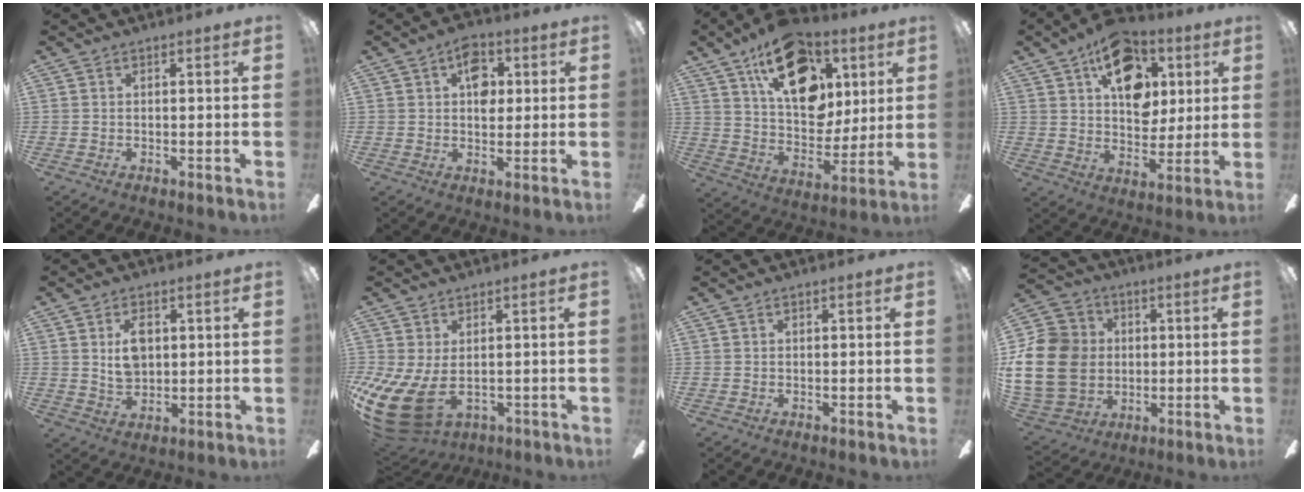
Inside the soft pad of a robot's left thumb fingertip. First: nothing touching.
{"total": 7.5, "force": [2.7, 4.9, 4.9], "torque": [-0.055, -0.003, 0.041]}
{"total": 23.2, "force": [11.3, 14.4, 14.3], "torque": [-0.207, -0.050, 0.202]}
{"total": 17.6, "force": [8.2, 11.7, 10.2], "torque": [-0.137, -0.026, 0.147]}
{"total": 7.3, "force": [1.8, 4.9, 5.1], "torque": [-0.097, -0.002, 0.026]}
{"total": 12.4, "force": [-2.1, 7.3, 9.9], "torque": [-0.220, -0.013, -0.027]}
{"total": 0.0}
{"total": 18.8, "force": [0.1, 16.4, 9.2], "torque": [-0.205, 0.011, 0.012]}